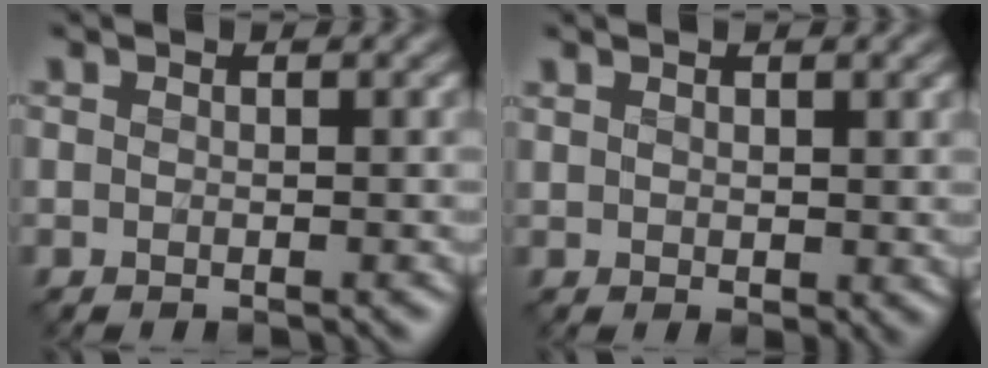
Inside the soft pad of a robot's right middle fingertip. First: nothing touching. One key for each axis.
{"total": 1.4, "fx": 1.0, "fy": 0.5, "fz": 0.8, "tx": -0.014, "ty": -0.003, "tz": 0.025}